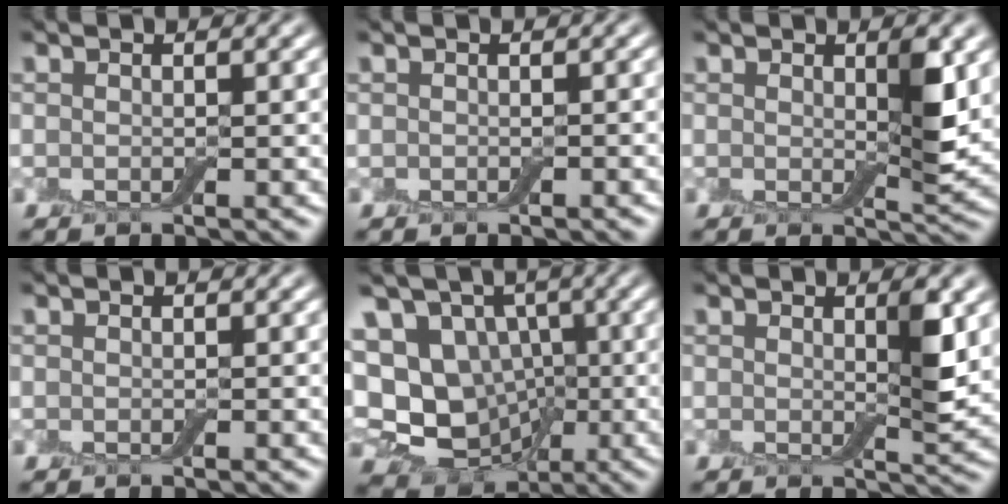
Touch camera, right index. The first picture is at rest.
{"total": 0.0}
{"total": 3.1, "force": [0.6, 1.1, 2.8], "torque": [-0.041, -0.006, 0.012]}
{"total": 0.0}
{"total": 14.7, "force": [-0.3, 13.1, 6.6], "torque": [-0.159, 0.015, -0.009]}
{"total": 2.6, "force": [0.5, 0.7, 2.4], "torque": [-0.034, -0.005, 0.009]}